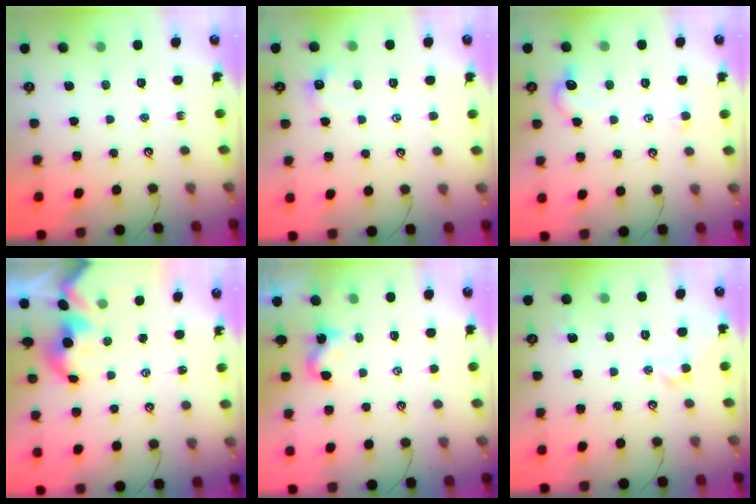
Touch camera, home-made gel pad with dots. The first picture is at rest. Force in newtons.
{"total": 0.7, "press": 0.6, "slide": 0.4}
{"total": 3.0, "press": 2.9, "slide": 0.6}
{"total": 1.6, "press": 1.5, "slide": 0.3}
{"total": 1.6, "press": 1.6, "slide": 0.2}
{"total": 2.6, "press": 2.5, "slide": 0.8}